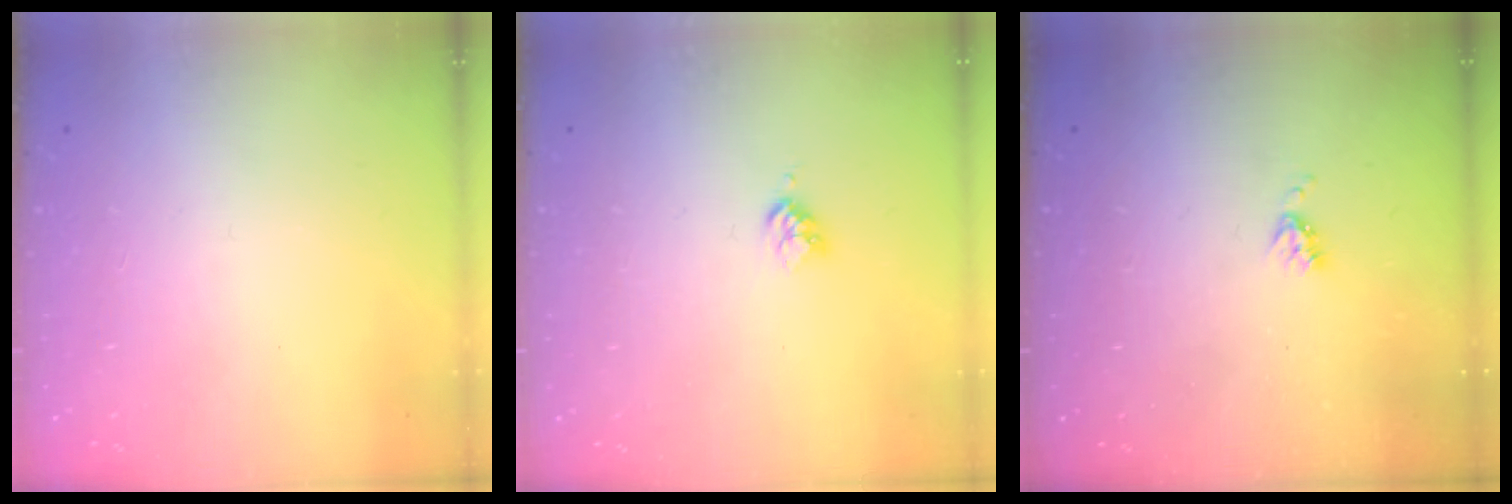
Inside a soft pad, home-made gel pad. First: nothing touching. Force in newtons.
{"total": 3.0, "press": 2.9, "slide": 0.4}
{"total": 4.0, "press": 3.9, "slide": 0.6}